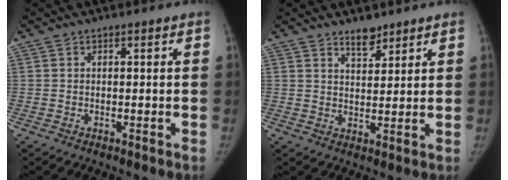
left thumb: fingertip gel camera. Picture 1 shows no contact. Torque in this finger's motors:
{"motor_torque": [-0.04, 0.10, 0.35, -0.37, 0.05]}